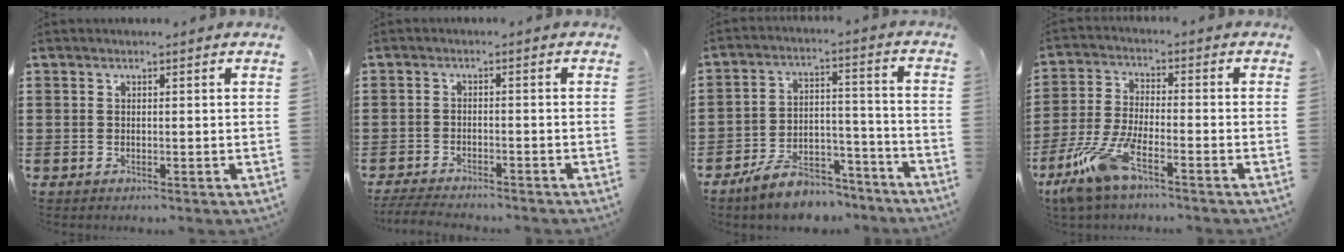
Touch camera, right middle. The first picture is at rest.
{"total": 3.4, "force": [-3.3, 0.2, 0.7], "torque": [-0.020, -0.004, -0.069]}
{"total": 8.2, "force": [-7.2, 2.9, 2.7], "torque": [-0.046, 0.028, -0.134]}
{"total": 9.0, "force": [-5.8, 2.1, 6.5], "torque": [-0.162, -0.015, -0.117]}